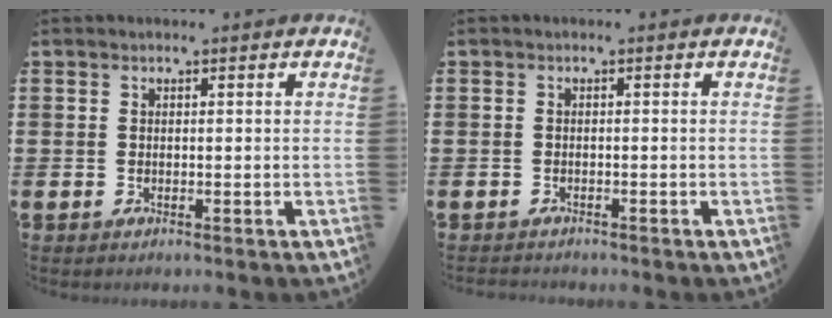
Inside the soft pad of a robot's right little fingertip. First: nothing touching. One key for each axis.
{"total": 0.6, "fx": -0.6, "fy": 0.1, "fz": 0.0, "tx": -0.002, "ty": -0.001, "tz": -0.013}